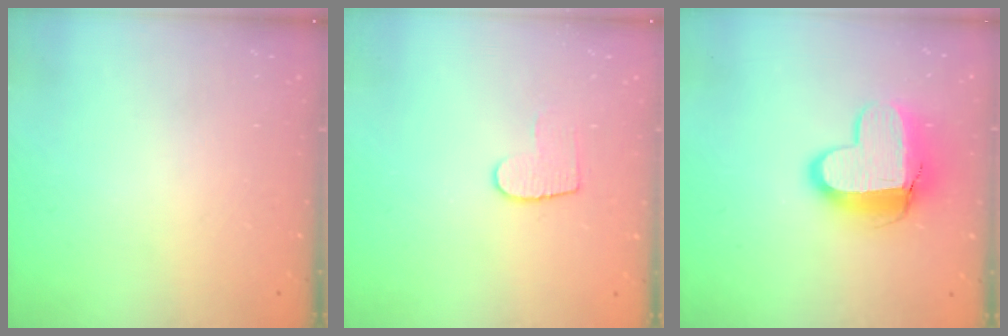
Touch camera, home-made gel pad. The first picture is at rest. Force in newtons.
{"total": 6.3, "press": 6.3, "slide": 0.4}
{"total": 12.3, "press": 12.2, "slide": 1.3}